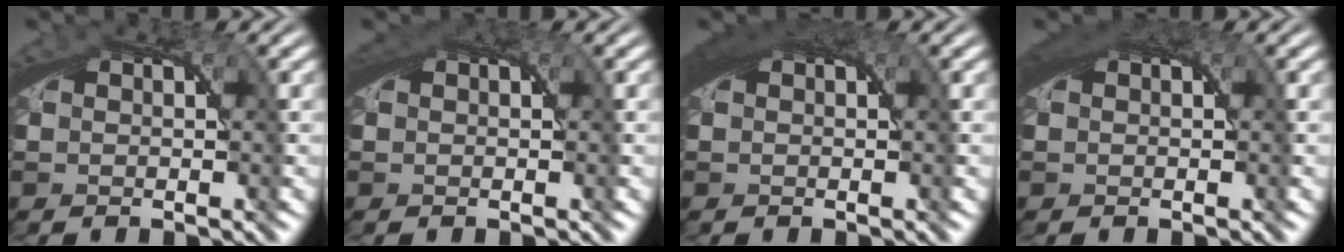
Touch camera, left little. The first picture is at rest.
{"total": 1.1, "force": [0.5, 0.7, 0.7], "torque": [-0.012, 0.000, 0.007]}
{"total": 2.6, "force": [1.0, 1.2, 2.1], "torque": [-0.040, 0.000, 0.017]}
{"total": 1.9, "force": [0.8, 0.9, 1.4], "torque": [-0.029, -0.001, 0.013]}